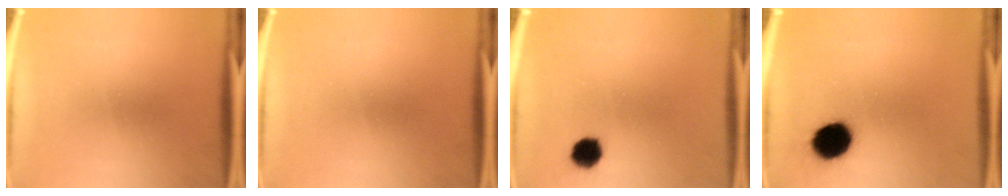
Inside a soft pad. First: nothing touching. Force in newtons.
{"total": 0.0}
{"total": 4.9}
{"total": 10.5}